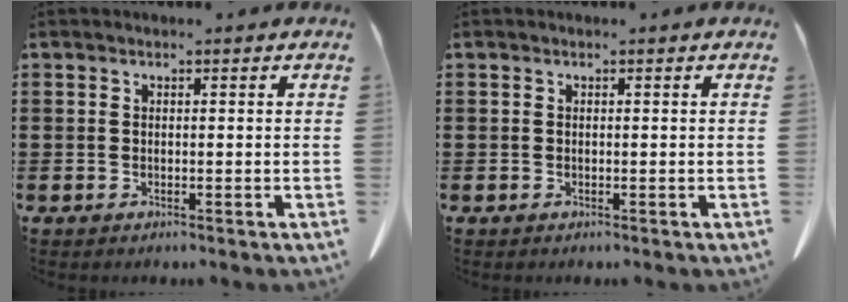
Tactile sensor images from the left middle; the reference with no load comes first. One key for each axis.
{"total": 0.0}